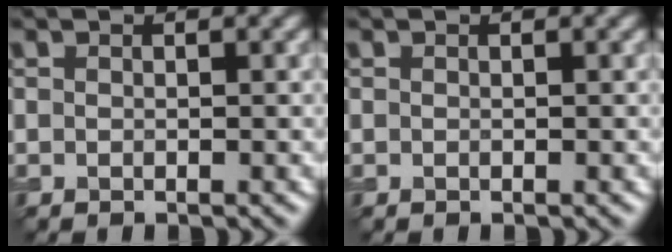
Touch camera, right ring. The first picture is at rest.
{"total": 0.0}